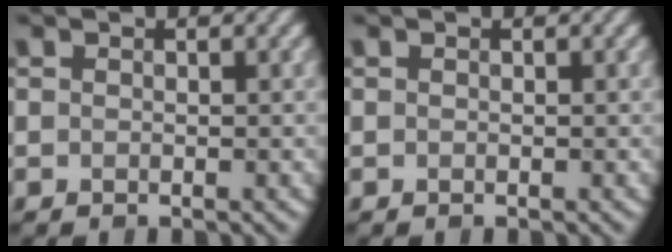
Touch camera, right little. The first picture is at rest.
{"total": 0.0}